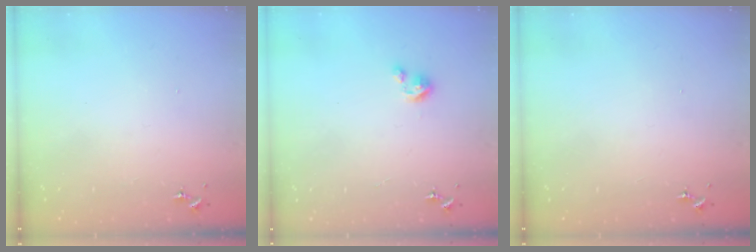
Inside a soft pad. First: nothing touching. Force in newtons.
{"total": 3.2, "press": 3.2, "slide": 0.3}
{"total": 0.0}